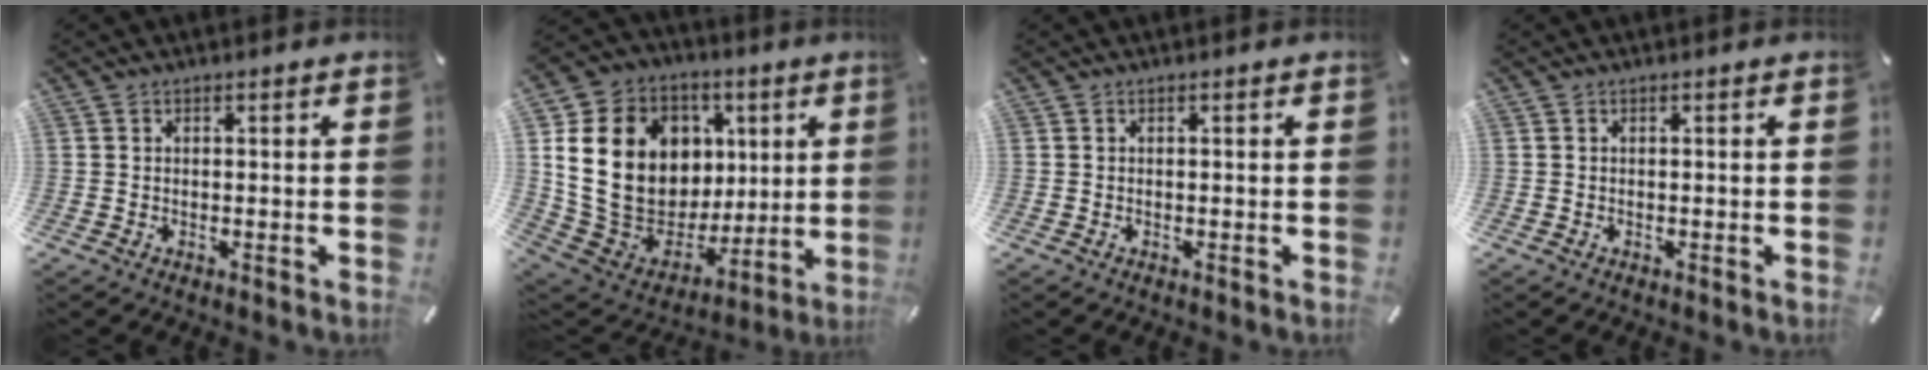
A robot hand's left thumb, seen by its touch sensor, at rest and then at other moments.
{"total": 23.7, "force": [5.4, 18.6, 13.6], "torque": [-0.258, -0.030, 0.121]}
{"total": 0.0}
{"total": 0.0}